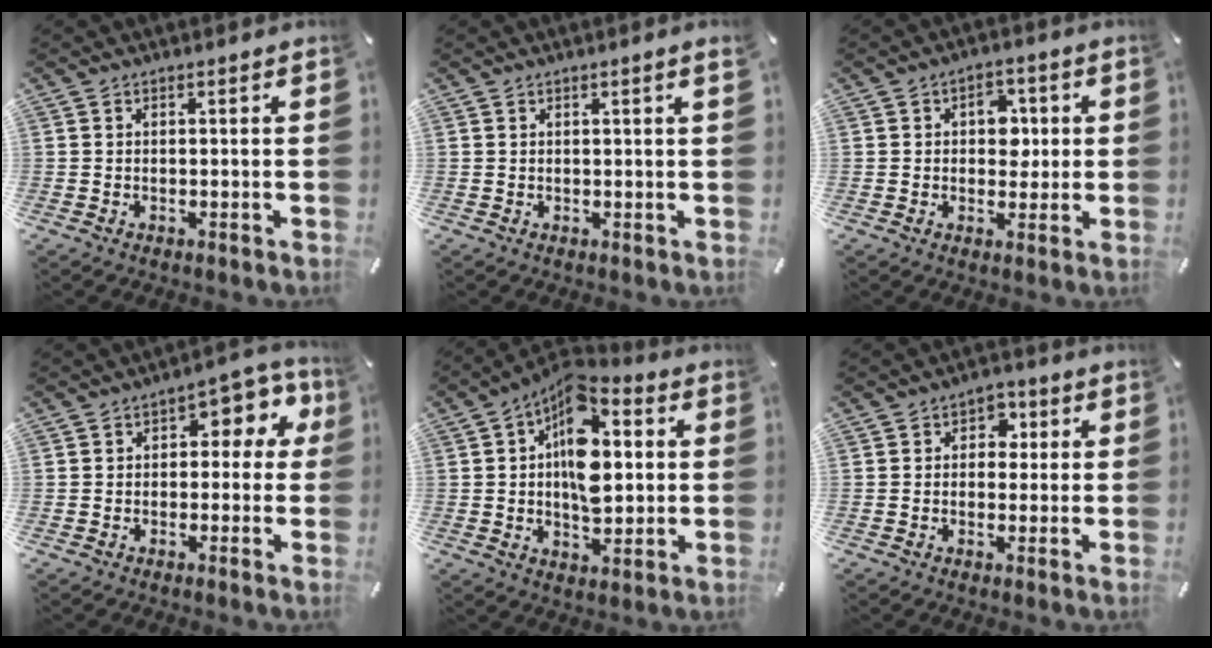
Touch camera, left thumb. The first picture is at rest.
{"total": 1.0, "force": [0.5, -0.1, 0.9], "torque": [-0.016, -0.002, 0.008]}
{"total": 7.5, "force": [0.8, 5.8, 4.7], "torque": [-0.051, -0.001, 0.006]}
{"total": 7.9, "force": [1.8, 5.0, 5.8], "torque": [-0.067, -0.009, 0.022]}
{"total": 15.0, "force": [3.0, 9.0, 11.6], "torque": [-0.195, -0.021, 0.053]}
{"total": 4.4, "force": [0.0, 3.9, 2.0], "torque": [-0.023, 0.007, -0.008]}